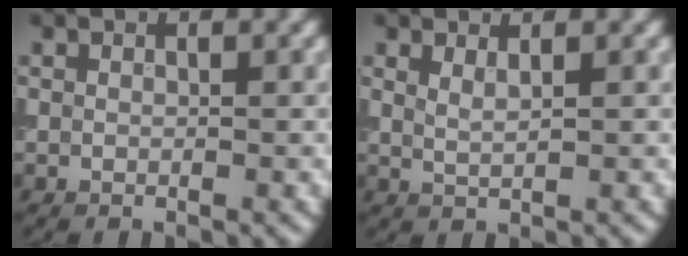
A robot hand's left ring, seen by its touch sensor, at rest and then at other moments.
{"total": 1.3, "force": [0.9, 0.5, 0.9], "torque": [-0.013, -0.002, 0.016]}